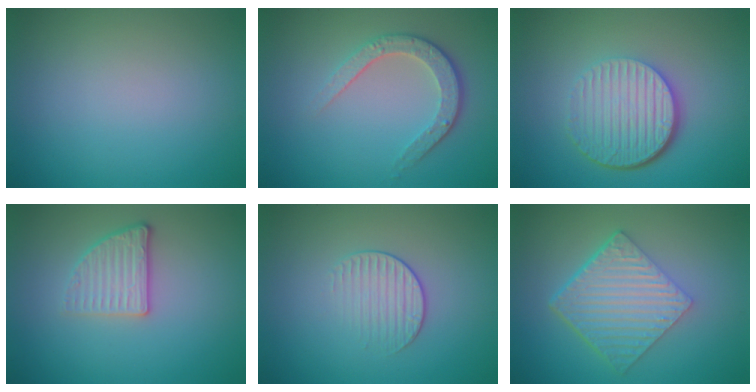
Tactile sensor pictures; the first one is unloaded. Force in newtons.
{"total": 3.4, "press": 2.6, "slide": 2.2}
{"total": 6.4, "press": 4.4, "slide": 4.7}
{"total": 2.6, "press": 2.3, "slide": 1.2}
{"total": 1.7, "press": 1.1, "slide": 1.3}
{"total": 6.4, "press": 4.3, "slide": 4.8}